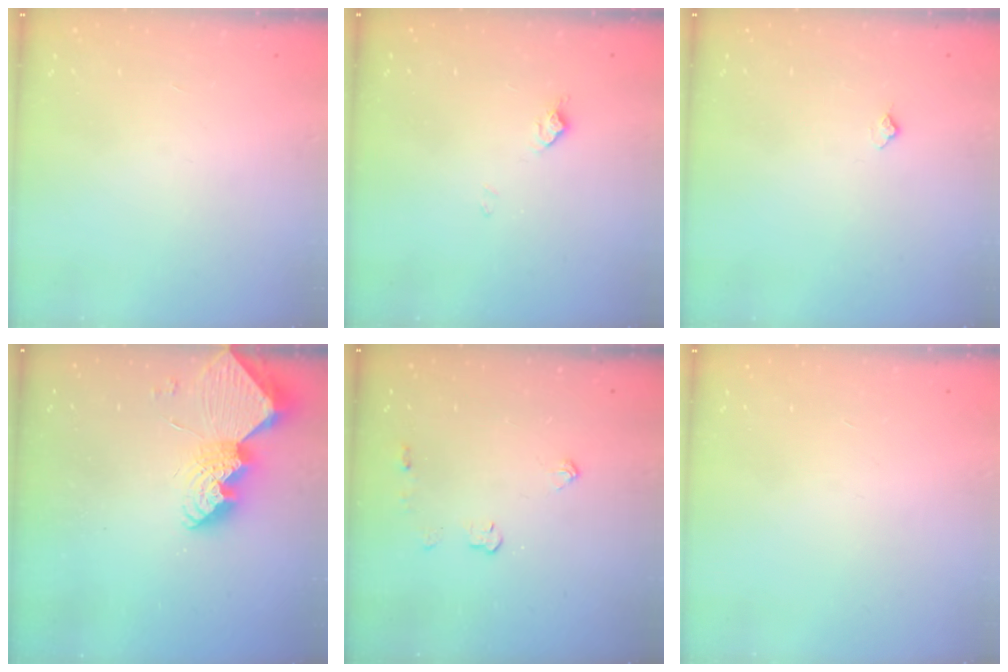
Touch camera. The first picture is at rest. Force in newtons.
{"total": 6.3, "press": 6.3, "slide": 0.7}
{"total": 3.3, "press": 3.3, "slide": 0.2}
{"total": 11.4, "press": 11.4, "slide": 0.9}
{"total": 3.7, "press": 3.6, "slide": 0.6}
{"total": 0.0}